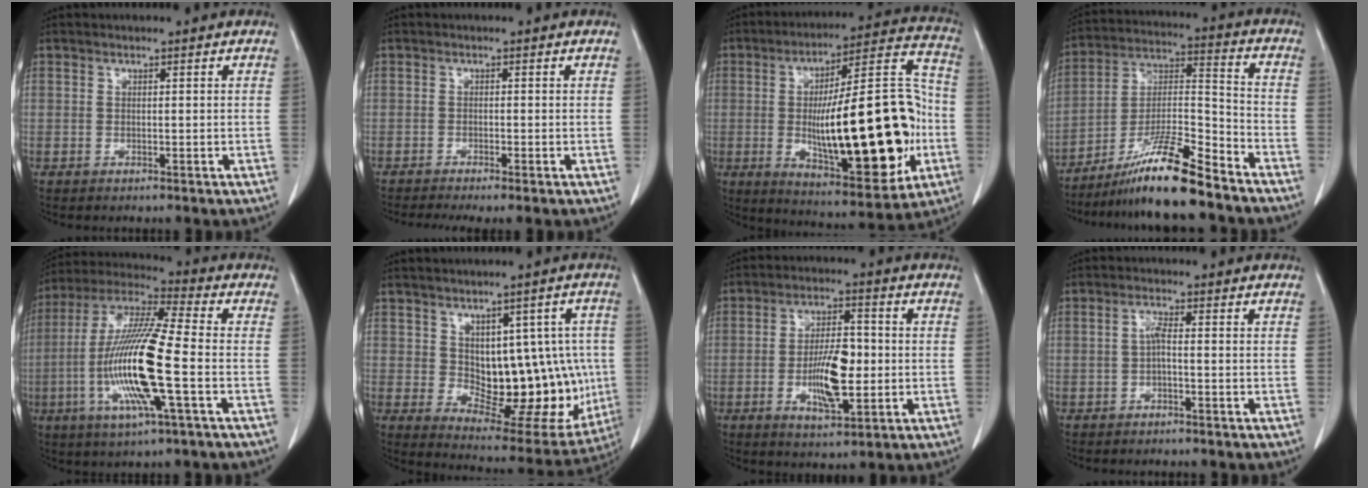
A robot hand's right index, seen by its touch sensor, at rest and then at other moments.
{"total": 4.5, "force": [-3.4, 0.3, 2.9], "torque": [-0.041, -0.010, -0.051]}
{"total": 26.6, "force": [-3.7, 6.7, 25.5], "torque": [-0.377, 0.017, -0.042]}
{"total": 13.5, "force": [-10.5, 0.3, 8.5], "torque": [-0.156, -0.003, -0.184]}
{"total": 17.0, "force": [-3.8, 1.0, 16.6], "torque": [-0.344, -0.012, -0.077]}
{"total": 15.2, "force": [0.2, 7.8, 13.0], "torque": [-0.150, 0.009, 0.030]}
{"total": 9.4, "force": [-1.5, 3.1, 8.7], "torque": [-0.163, 0.000, -0.023]}
{"total": 1.9, "force": [-0.4, 0.2, 1.8], "torque": [-0.036, 0.003, -0.008]}